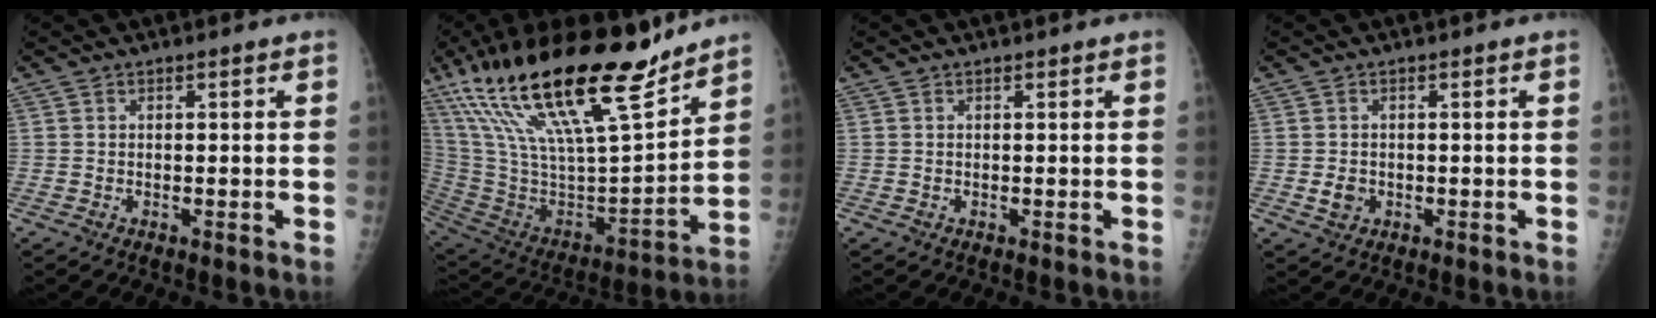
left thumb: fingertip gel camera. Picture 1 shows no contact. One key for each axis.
{"total": 31.5, "fx": 20.9, "fy": 8.9, "fz": 21.8, "tx": -0.376, "ty": -0.066, "tz": 0.366}
{"total": 0.0}
{"total": 2.3, "fx": -0.4, "fy": 1.9, "fz": 1.1, "tx": -0.012, "ty": 0.001, "tz": -0.002}